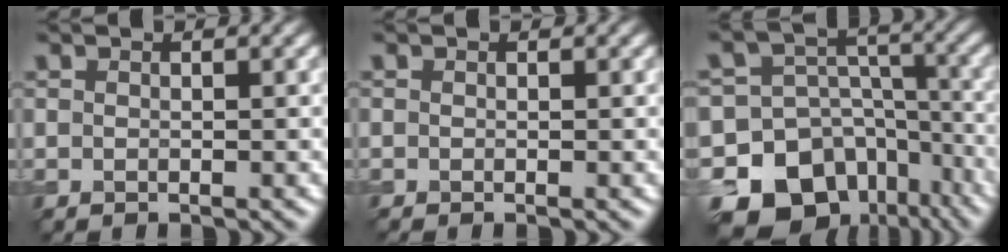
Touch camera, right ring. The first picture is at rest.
{"total": 0.0}
{"total": 17.6, "force": [-11.2, 12.7, 4.9], "torque": [-0.094, -0.043, -0.159]}